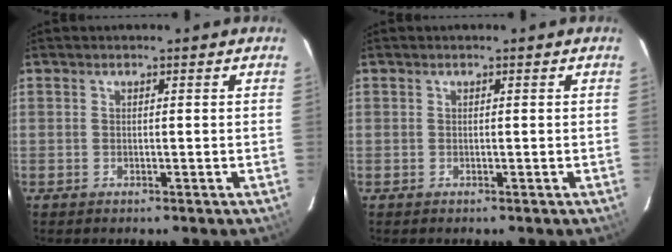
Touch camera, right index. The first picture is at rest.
{"total": 0.0}